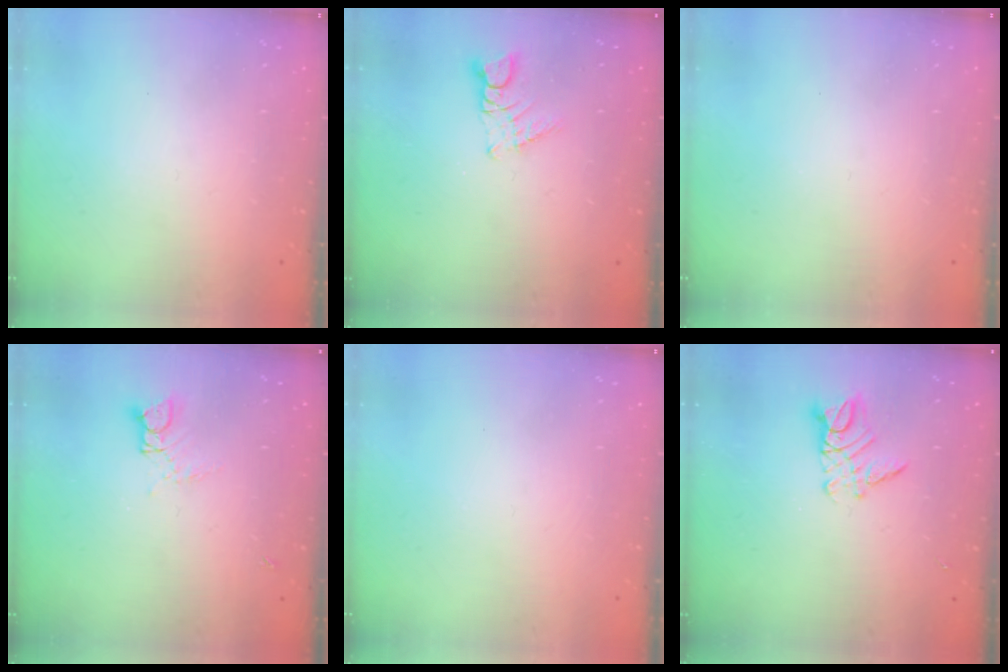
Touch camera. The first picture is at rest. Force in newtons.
{"total": 3.2, "press": 3.1, "slide": 0.3}
{"total": 0.0}
{"total": 4.4, "press": 4.4, "slide": 0.3}
{"total": 0.0}
{"total": 9.0, "press": 9.0, "slide": 0.8}